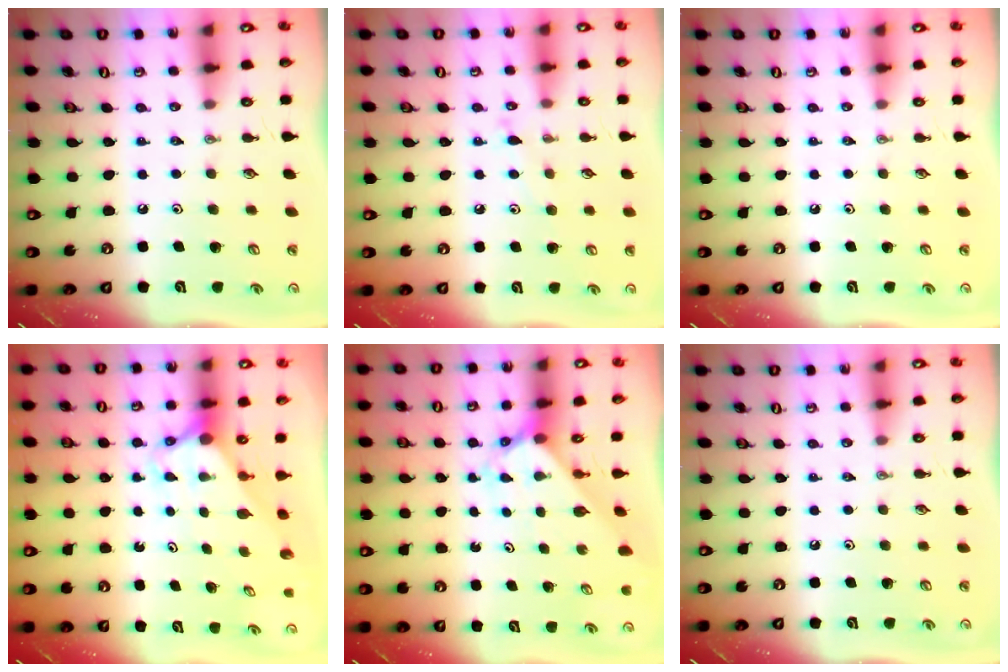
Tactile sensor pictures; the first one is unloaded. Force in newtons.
{"total": 5.9, "press": 5.9, "slide": 0.6}
{"total": 0.0}
{"total": 2.7, "press": 2.7, "slide": 0.0}
{"total": 2.1, "press": 2.1, "slide": 0.2}
{"total": 0.0}